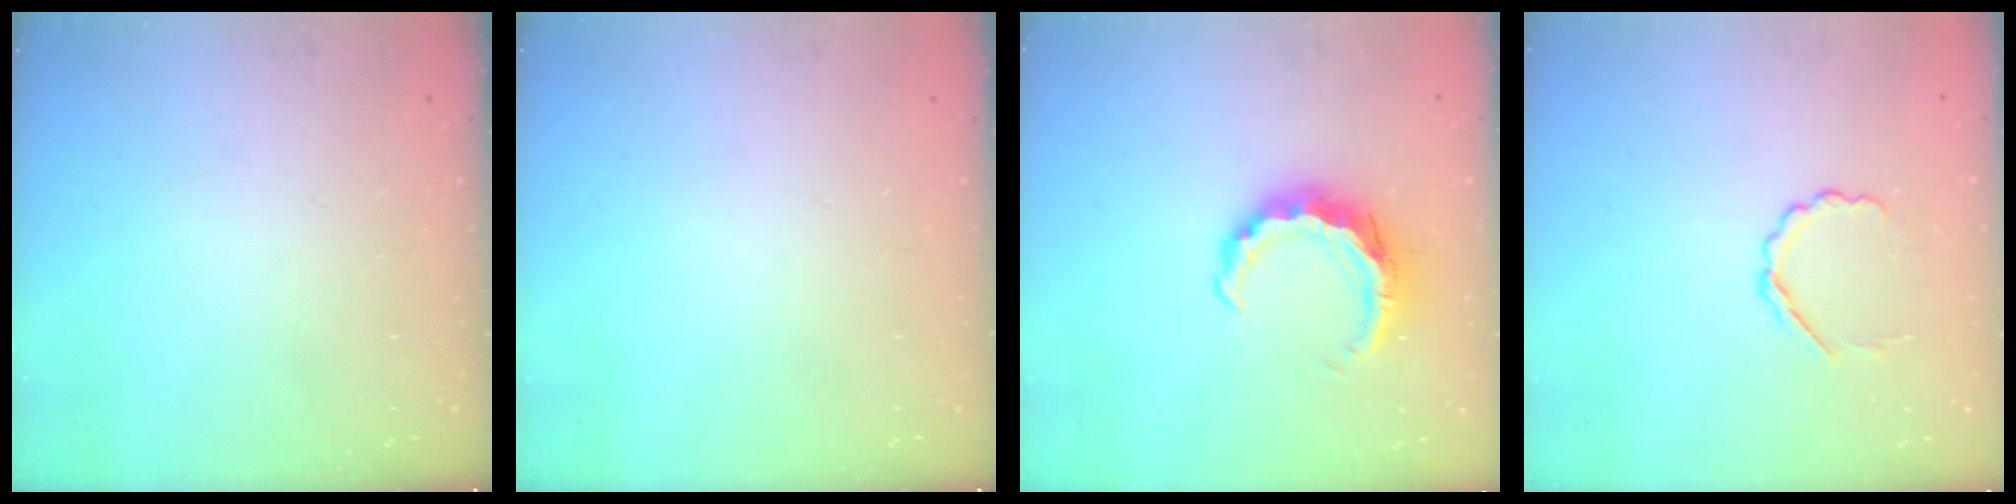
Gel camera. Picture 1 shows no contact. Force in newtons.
{"total": 0.0}
{"total": 9.3, "press": 9.2, "slide": 1.4}
{"total": 4.1, "press": 3.8, "slide": 1.4}